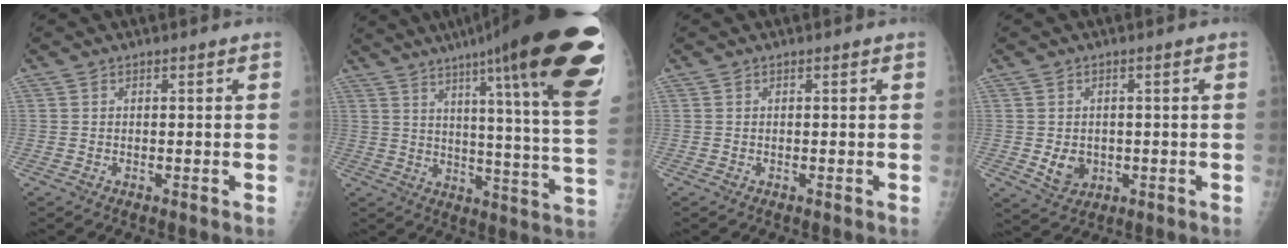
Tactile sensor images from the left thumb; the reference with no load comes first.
{"total": 30.7, "force": [18.4, 3.3, 24.4], "torque": [-0.269, -0.066, 0.251]}
{"total": 0.0}
{"total": 4.6, "force": [-0.5, 3.8, 2.5], "torque": [-0.025, -0.002, 0.003]}